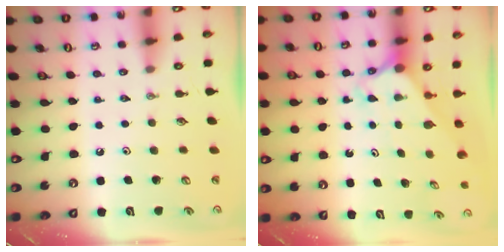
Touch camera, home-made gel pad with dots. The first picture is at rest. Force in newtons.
{"total": 2.6, "press": 2.6, "slide": 0.2}